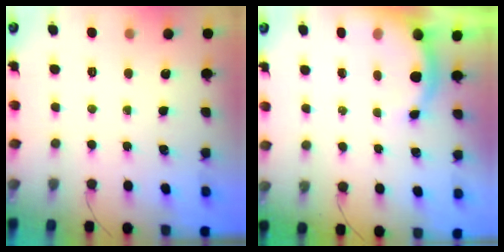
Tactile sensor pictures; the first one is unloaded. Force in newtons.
{"total": 5.2, "press": 5.2, "slide": 0.3}